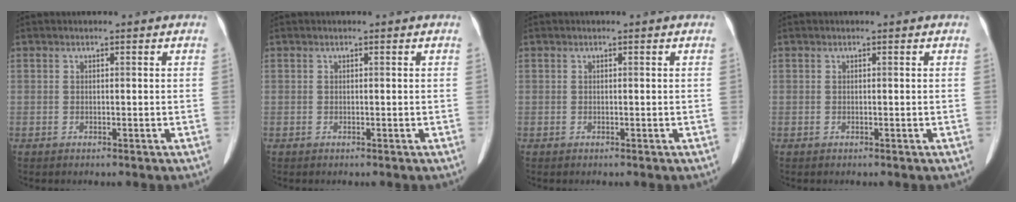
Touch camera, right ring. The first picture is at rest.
{"total": 0.0}
{"total": 0.0}
{"total": 0.0}